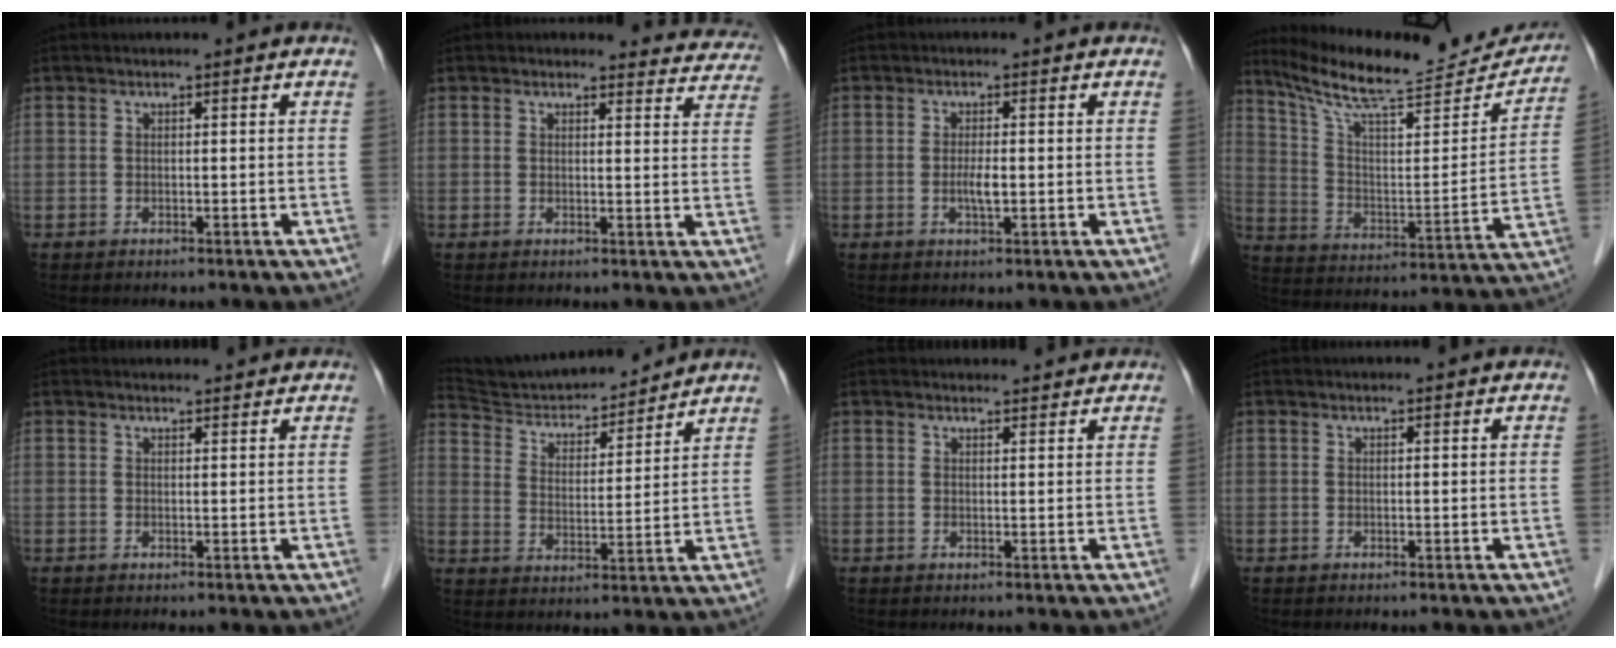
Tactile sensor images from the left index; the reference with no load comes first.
{"total": 7.5, "force": [7.0, 2.5, -0.4], "torque": [0.045, -0.016, 0.041]}
{"total": 2.2, "force": [-0.4, 0.4, 2.1], "torque": [-0.043, -0.001, -0.007]}
{"total": 21.8, "force": [20.2, 2.7, 7.6], "torque": [-0.126, -0.033, 0.298]}
{"total": 2.9, "force": [2.8, 0.6, 0.2], "torque": [-0.008, 0.010, 0.035]}
{"total": 15.3, "force": [14.6, 2.1, 4.0], "torque": [-0.069, 0.006, 0.238]}
{"total": 3.6, "force": [3.5, 0.8, 0.3], "torque": [-0.007, 0.012, 0.042]}
{"total": 0.9, "force": [0.9, 0.1, 0.1], "torque": [-0.009, 0.006, 0.011]}